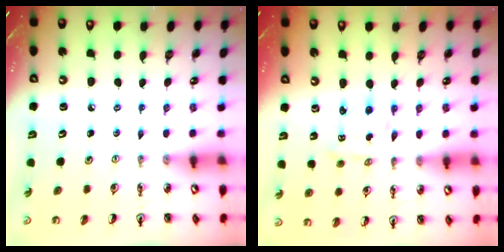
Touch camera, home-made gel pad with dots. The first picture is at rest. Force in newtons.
{"total": 1.1, "press": 1.1, "slide": 0.1}